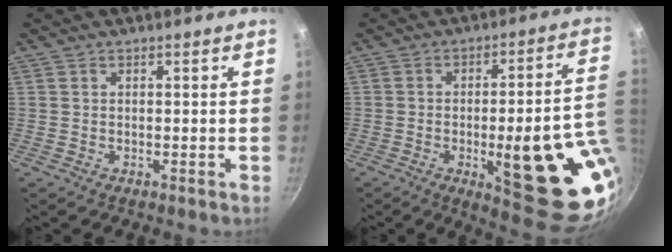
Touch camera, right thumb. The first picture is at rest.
{"total": 22.9, "force": [-4.2, 6.5, 21.6], "torque": [-0.246, 0.001, -0.045]}